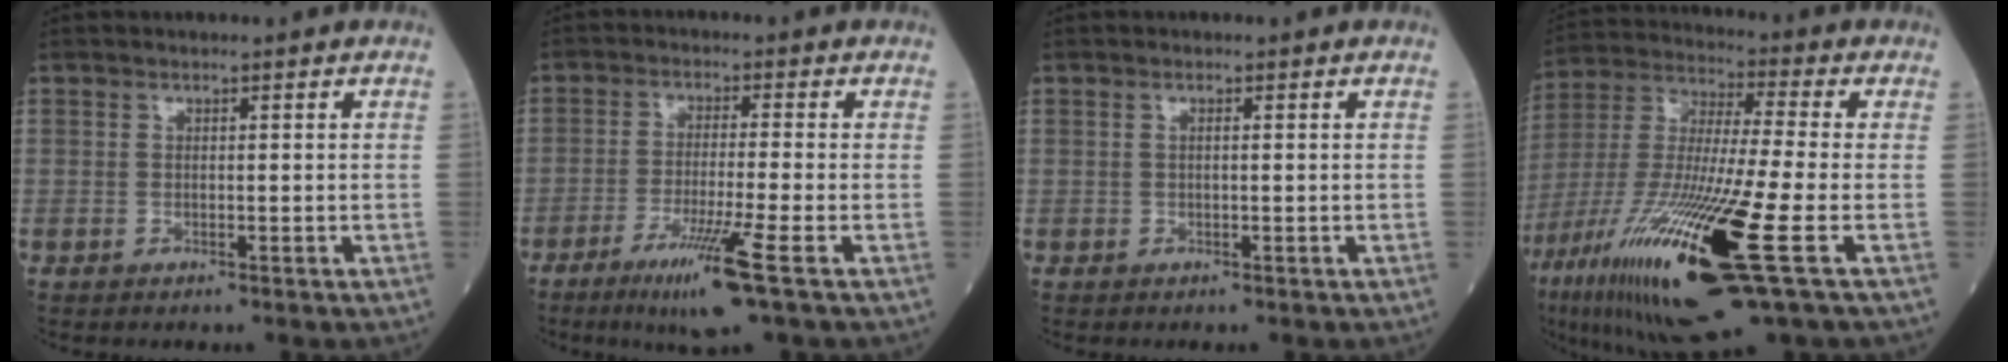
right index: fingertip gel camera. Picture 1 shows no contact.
{"total": 8.6, "force": [-4.4, -1.0, 7.3], "torque": [-0.131, -0.027, -0.081]}
{"total": 0.8, "force": [0.2, 0.1, 0.7], "torque": [-0.019, 0.000, 0.004]}
{"total": 24.9, "force": [-10.0, 2.5, 22.7], "torque": [-0.471, -0.055, -0.178]}